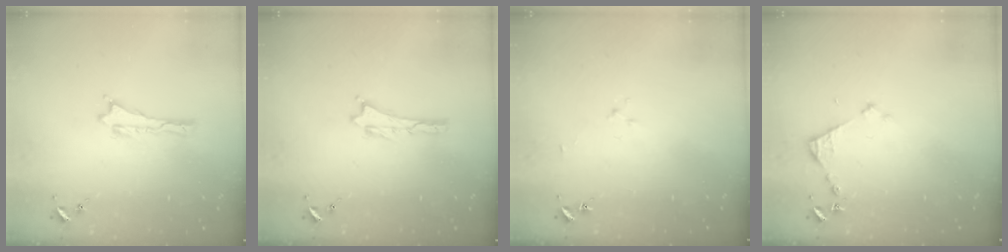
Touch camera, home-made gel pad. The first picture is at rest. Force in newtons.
{"total": 0.0}
{"total": 1.9, "press": 1.9, "slide": 0.3}
{"total": 3.2, "press": 3.2, "slide": 0.3}